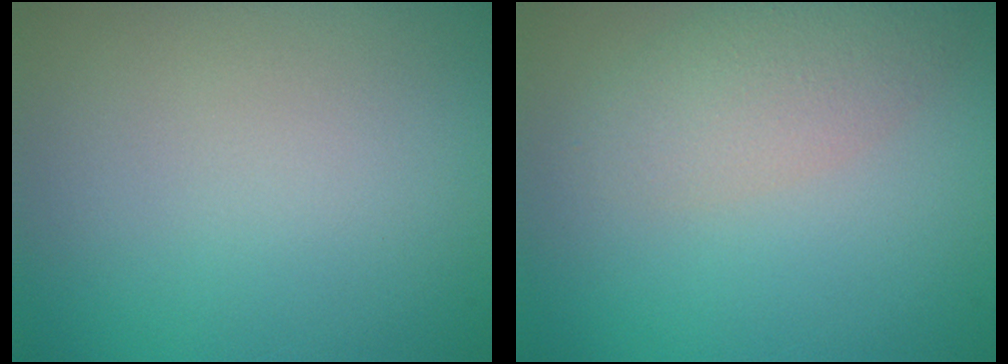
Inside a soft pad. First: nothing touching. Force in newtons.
{"total": 3.2, "press": 3.2, "slide": 0.1}